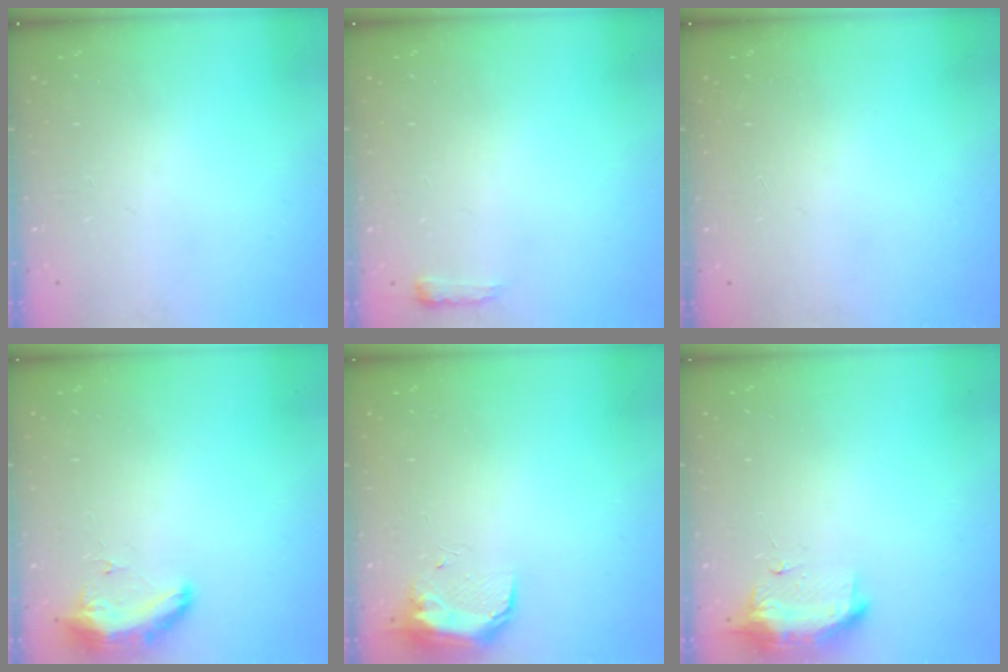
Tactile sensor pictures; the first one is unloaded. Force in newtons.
{"total": 3.7, "press": 3.6, "slide": 0.5}
{"total": 0.0}
{"total": 8.6, "press": 8.5, "slide": 1.2}
{"total": 9.2, "press": 9.2, "slide": 0.7}
{"total": 18.3, "press": 11.7, "slide": 14.2}